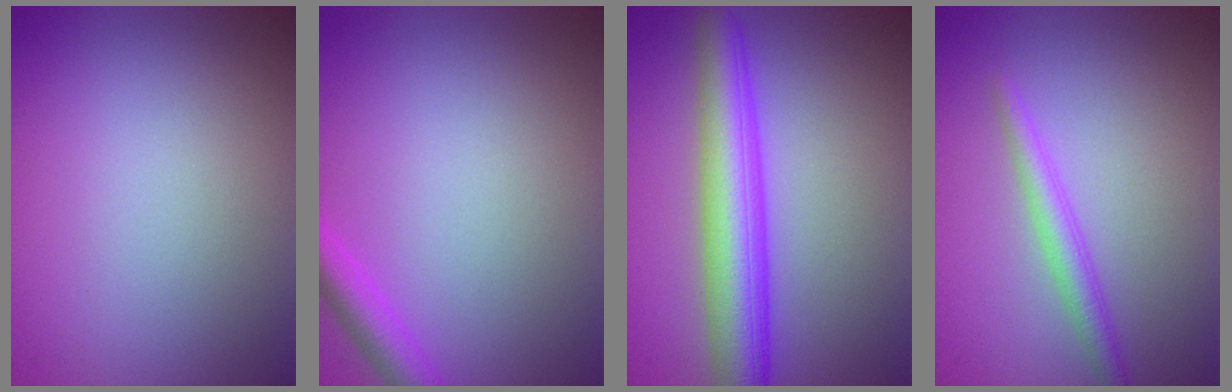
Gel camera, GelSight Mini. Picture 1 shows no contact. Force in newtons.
{"total": 2.3, "press": 2.2, "slide": 0.2}
{"total": 6.5, "press": 6.5, "slide": 0.1}
{"total": 2.2, "press": 2.2, "slide": 0.0}